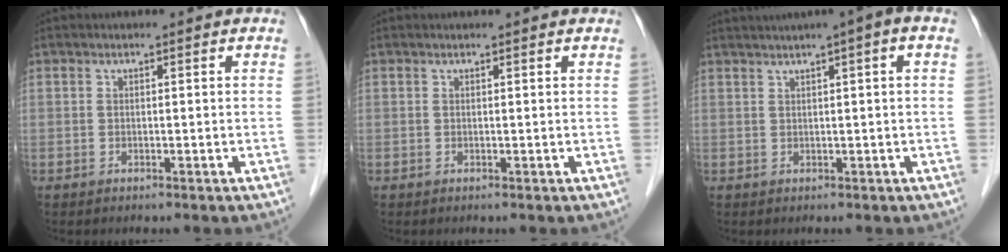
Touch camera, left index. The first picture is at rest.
{"total": 1.1, "force": [1.1, 0.1, 0.2], "torque": [-0.010, 0.008, 0.012]}
{"total": 6.0, "force": [3.3, -0.2, 5.0], "torque": [-0.076, 0.030, 0.048]}